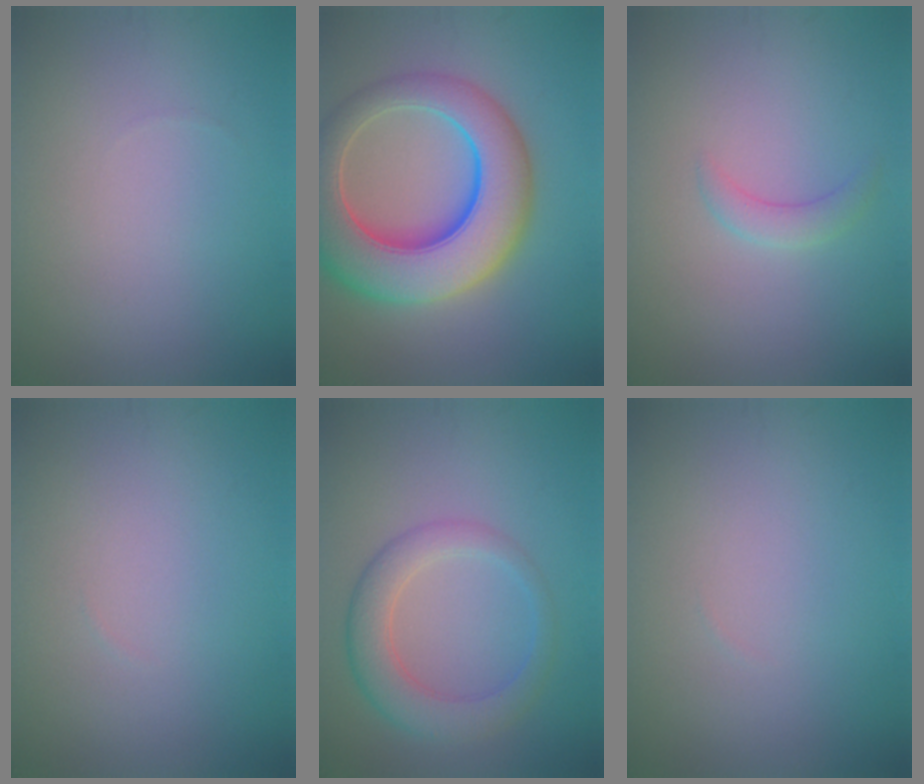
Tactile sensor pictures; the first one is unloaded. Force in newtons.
{"total": 11.4, "press": 11.4, "slide": 0.4}
{"total": 1.6, "press": 1.6, "slide": 0.1}
{"total": 0.0}
{"total": 4.3, "press": 4.3, "slide": 0.3}
{"total": 0.0}